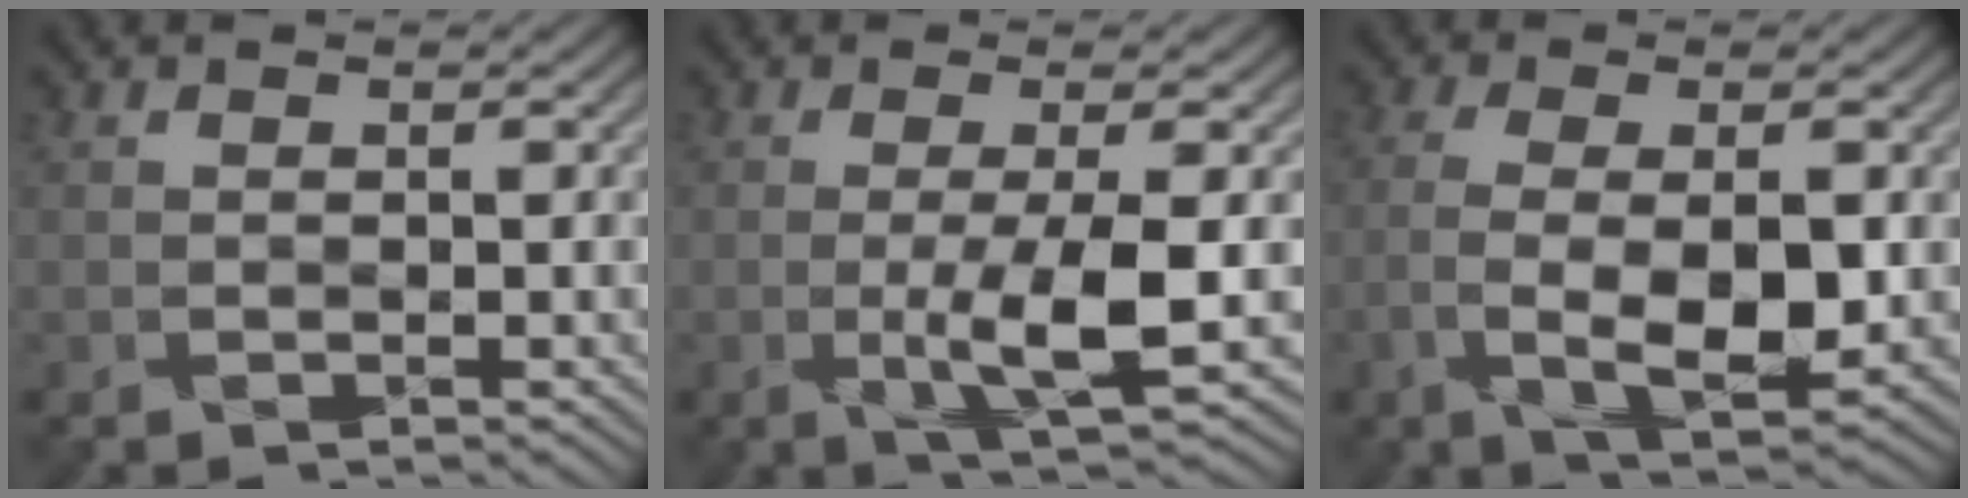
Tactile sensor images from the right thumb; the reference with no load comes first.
{"total": 6.0, "force": [-1.1, 1.2, 5.8], "torque": [-0.104, -0.002, -0.019]}
{"total": 7.0, "force": [-1.6, 2.6, 6.3], "torque": [-0.127, -0.009, -0.020]}